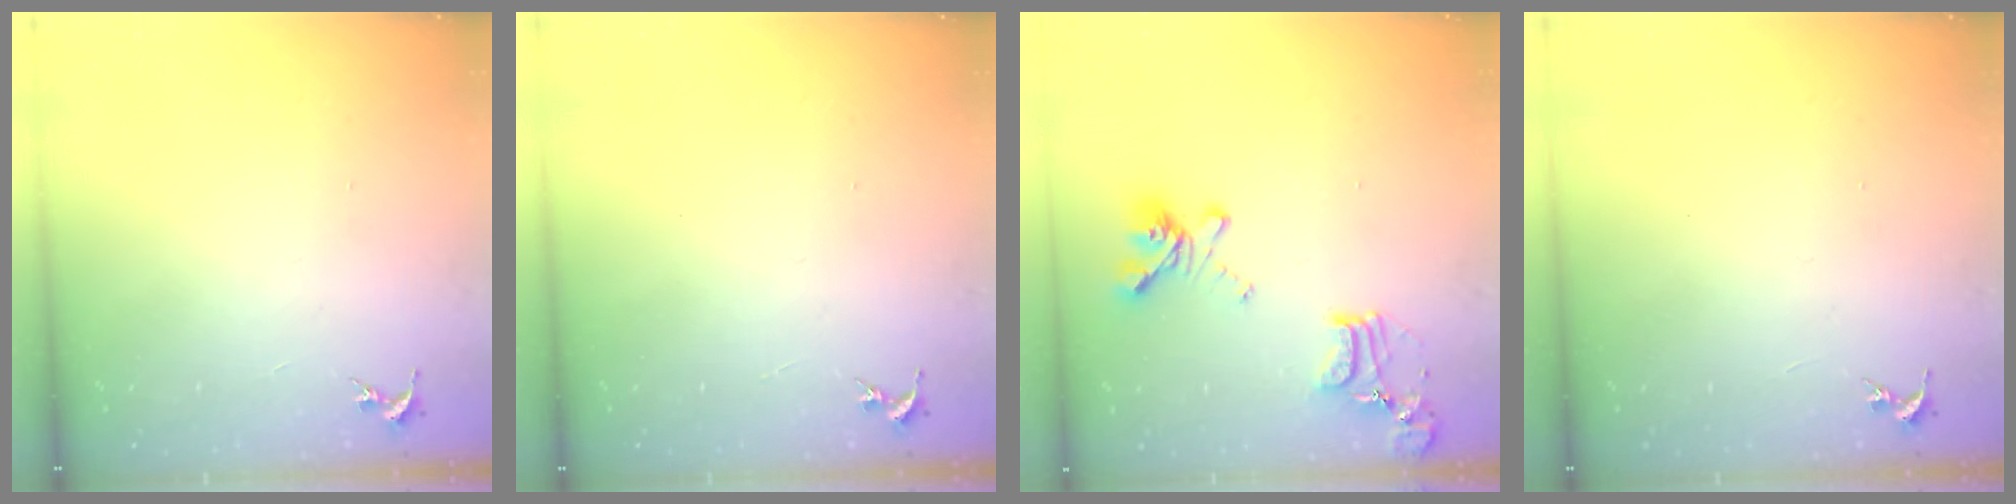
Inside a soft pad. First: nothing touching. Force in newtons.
{"total": 0.0}
{"total": 16.9, "press": 16.8, "slide": 1.2}
{"total": 0.0}